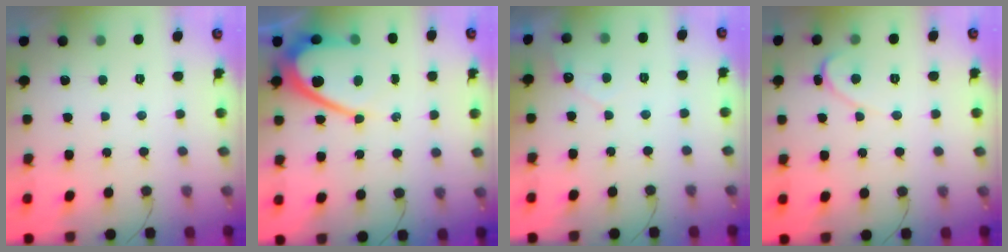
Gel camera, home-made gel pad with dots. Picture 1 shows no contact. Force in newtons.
{"total": 12.2, "press": 12.1, "slide": 1.1}
{"total": 3.0, "press": 3.0, "slide": 0.1}
{"total": 2.4, "press": 2.4, "slide": 0.2}